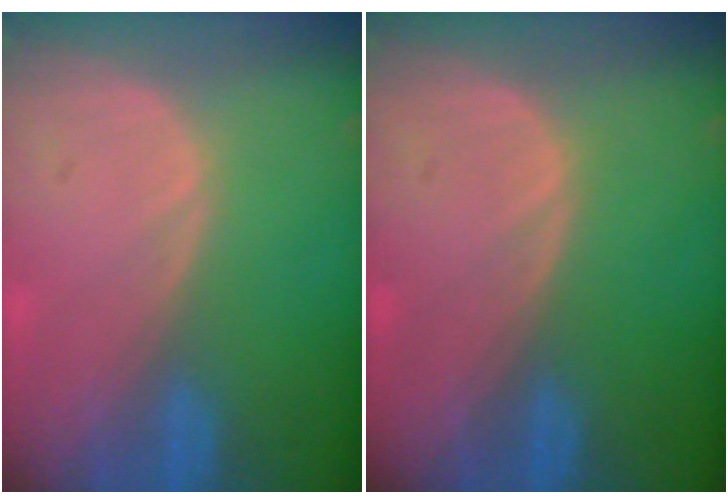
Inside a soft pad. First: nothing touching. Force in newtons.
{"total": 0.0}